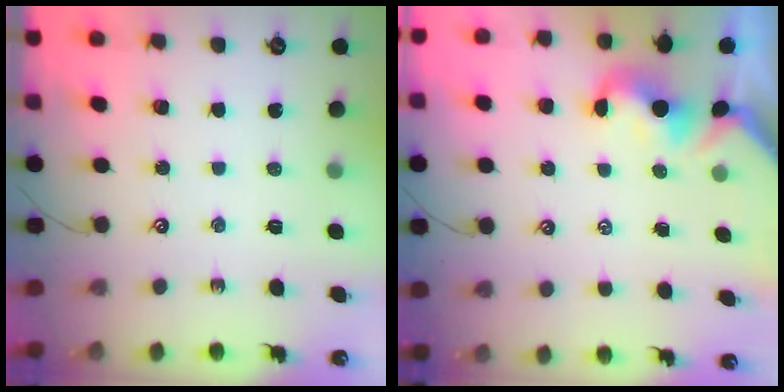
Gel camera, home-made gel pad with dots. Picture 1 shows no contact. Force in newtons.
{"total": 1.1, "press": 1.1, "slide": 0.2}